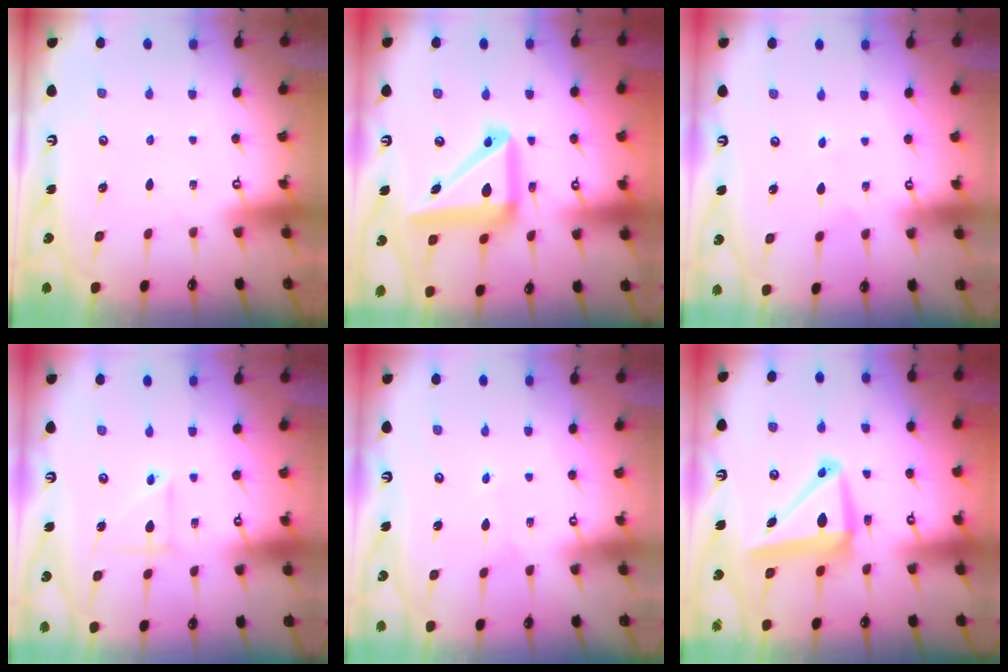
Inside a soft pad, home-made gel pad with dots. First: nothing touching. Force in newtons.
{"total": 17.7, "press": 17.6, "slide": 2.4}
{"total": 2.9, "press": 2.9, "slide": 0.2}
{"total": 4.5, "press": 4.4, "slide": 0.4}
{"total": 1.8, "press": 1.8, "slide": 0.2}
{"total": 10.3, "press": 10.1, "slide": 2.3}